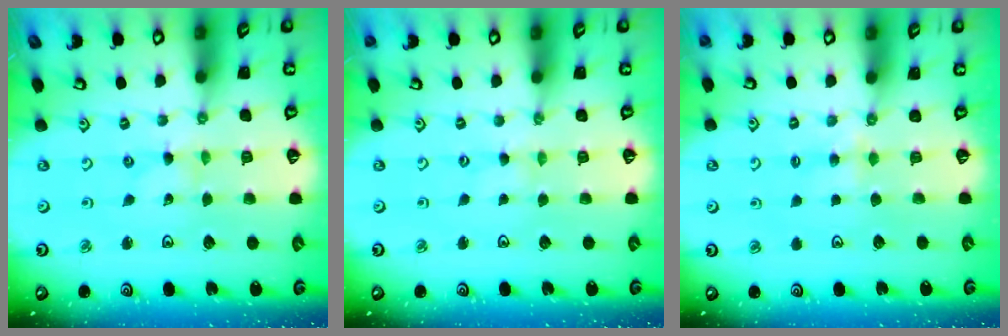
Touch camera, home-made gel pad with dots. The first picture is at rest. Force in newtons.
{"total": 0.0}
{"total": 3.7, "press": 3.7, "slide": 0.5}